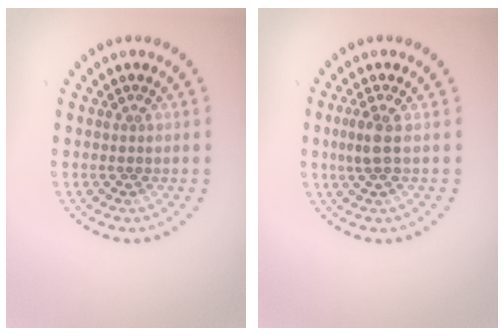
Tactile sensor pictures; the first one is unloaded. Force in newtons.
{"total": 1.8, "press": 1.5, "slide": 0.9}